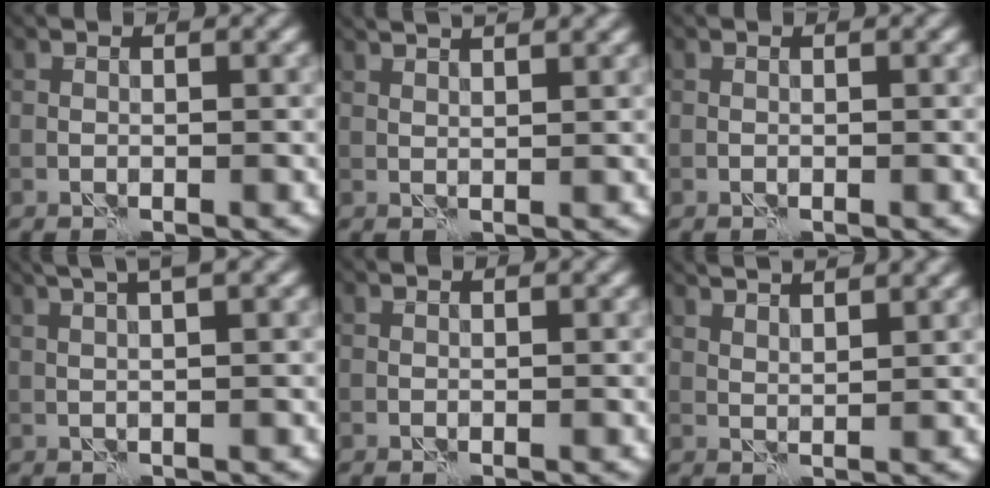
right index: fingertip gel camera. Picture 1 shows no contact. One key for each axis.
{"total": 5.3, "fx": 3.7, "fy": 1.9, "fz": 3.3, "tx": -0.031, "ty": 0.037, "tz": 0.027}
{"total": 0.0}
{"total": 5.3, "fx": 3.0, "fy": 1.4, "fz": 4.1, "tx": -0.047, "ty": 0.023, "tz": 0.022}
{"total": 0.0}
{"total": 5.4, "fx": 4.2, "fy": 1.6, "fz": 3.0, "tx": -0.034, "ty": 0.025, "tz": 0.042}